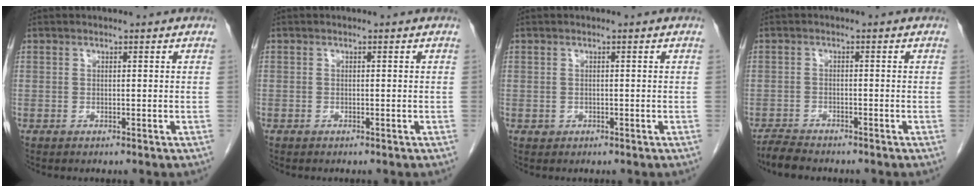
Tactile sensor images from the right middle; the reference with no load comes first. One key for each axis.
{"total": 0.0}
{"total": 0.6, "fx": -0.2, "fy": 0.6, "fz": 0.1, "tx": -0.002, "ty": 0.003, "tz": -0.001}
{"total": 3.6, "fx": -3.3, "fy": 0.6, "fz": 1.2, "tx": -0.023, "ty": -0.013, "tz": -0.058}